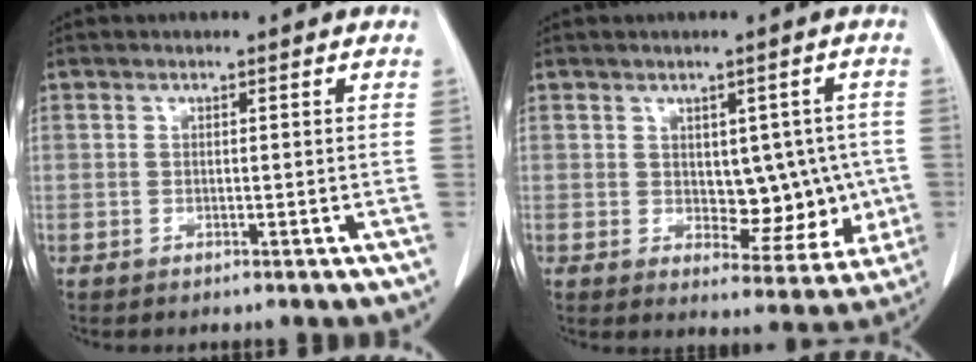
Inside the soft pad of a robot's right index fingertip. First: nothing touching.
{"total": 8.4, "force": [0.1, 5.0, 6.8], "torque": [-0.060, 0.012, 0.020]}